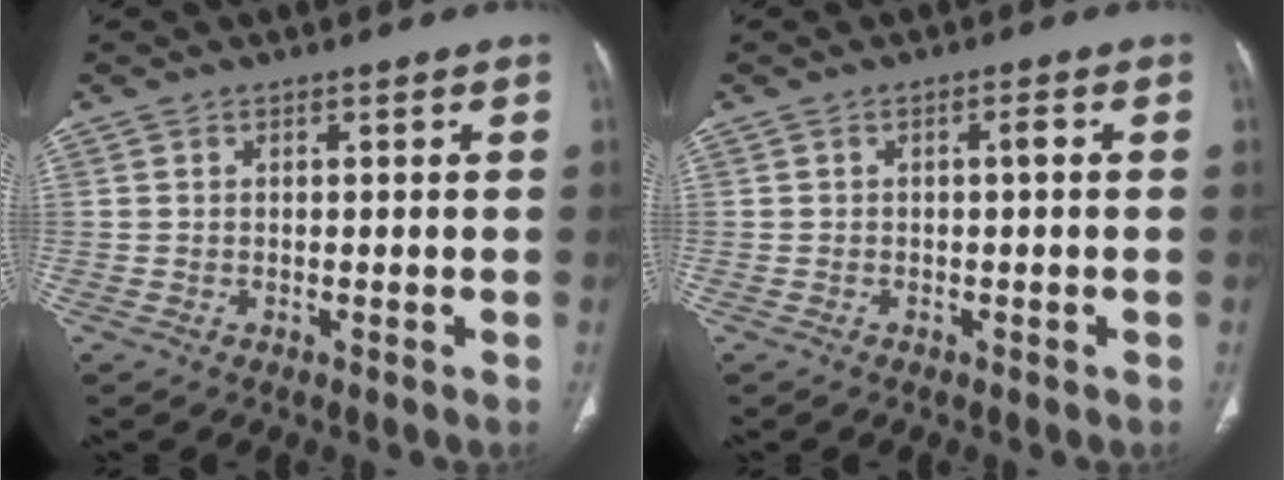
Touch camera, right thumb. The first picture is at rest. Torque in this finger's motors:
{"motor_torque": [-0.22, -0.20, 0.23, 0.01, 0.08]}